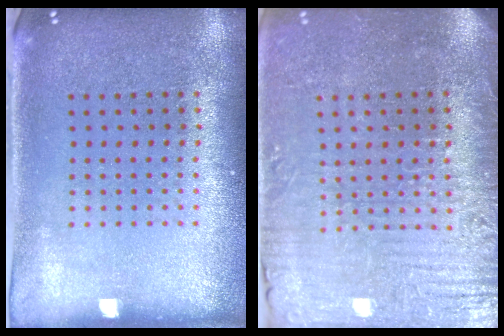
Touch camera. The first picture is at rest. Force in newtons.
{"total": 3.8, "press": 3.6, "slide": 1.3}